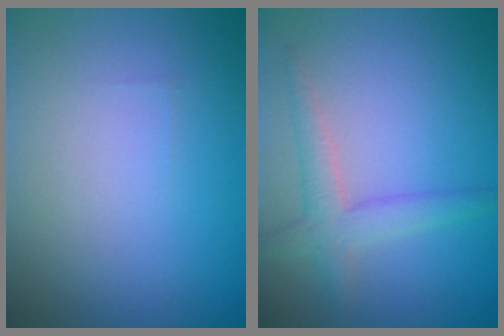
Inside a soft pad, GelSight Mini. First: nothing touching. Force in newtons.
{"total": 2.8, "press": 2.8, "slide": 0.2}